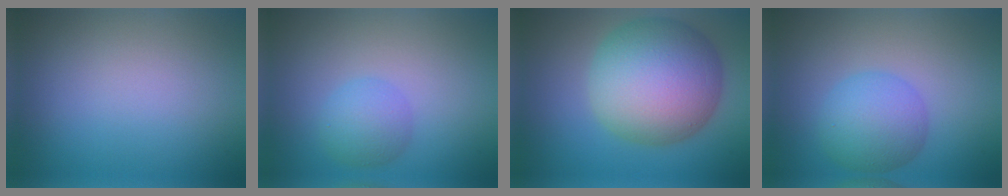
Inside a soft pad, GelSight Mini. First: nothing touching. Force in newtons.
{"total": 3.0, "press": 2.9, "slide": 0.2}
{"total": 12.6, "press": 12.5, "slide": 0.4}
{"total": 5.1, "press": 5.1, "slide": 0.2}